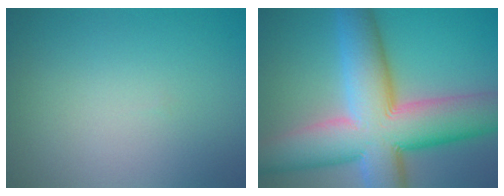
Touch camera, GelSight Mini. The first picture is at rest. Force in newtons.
{"total": 13.9, "press": 13.8, "slide": 0.6}